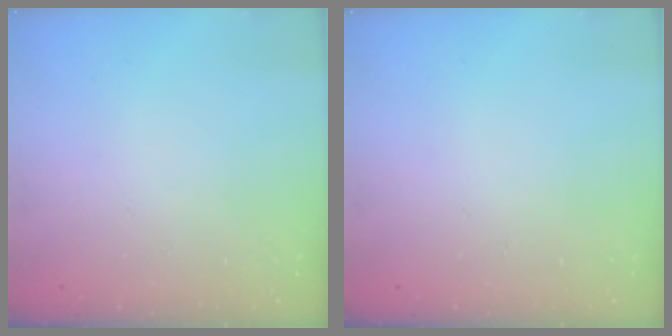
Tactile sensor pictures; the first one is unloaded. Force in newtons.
{"total": 0.0}